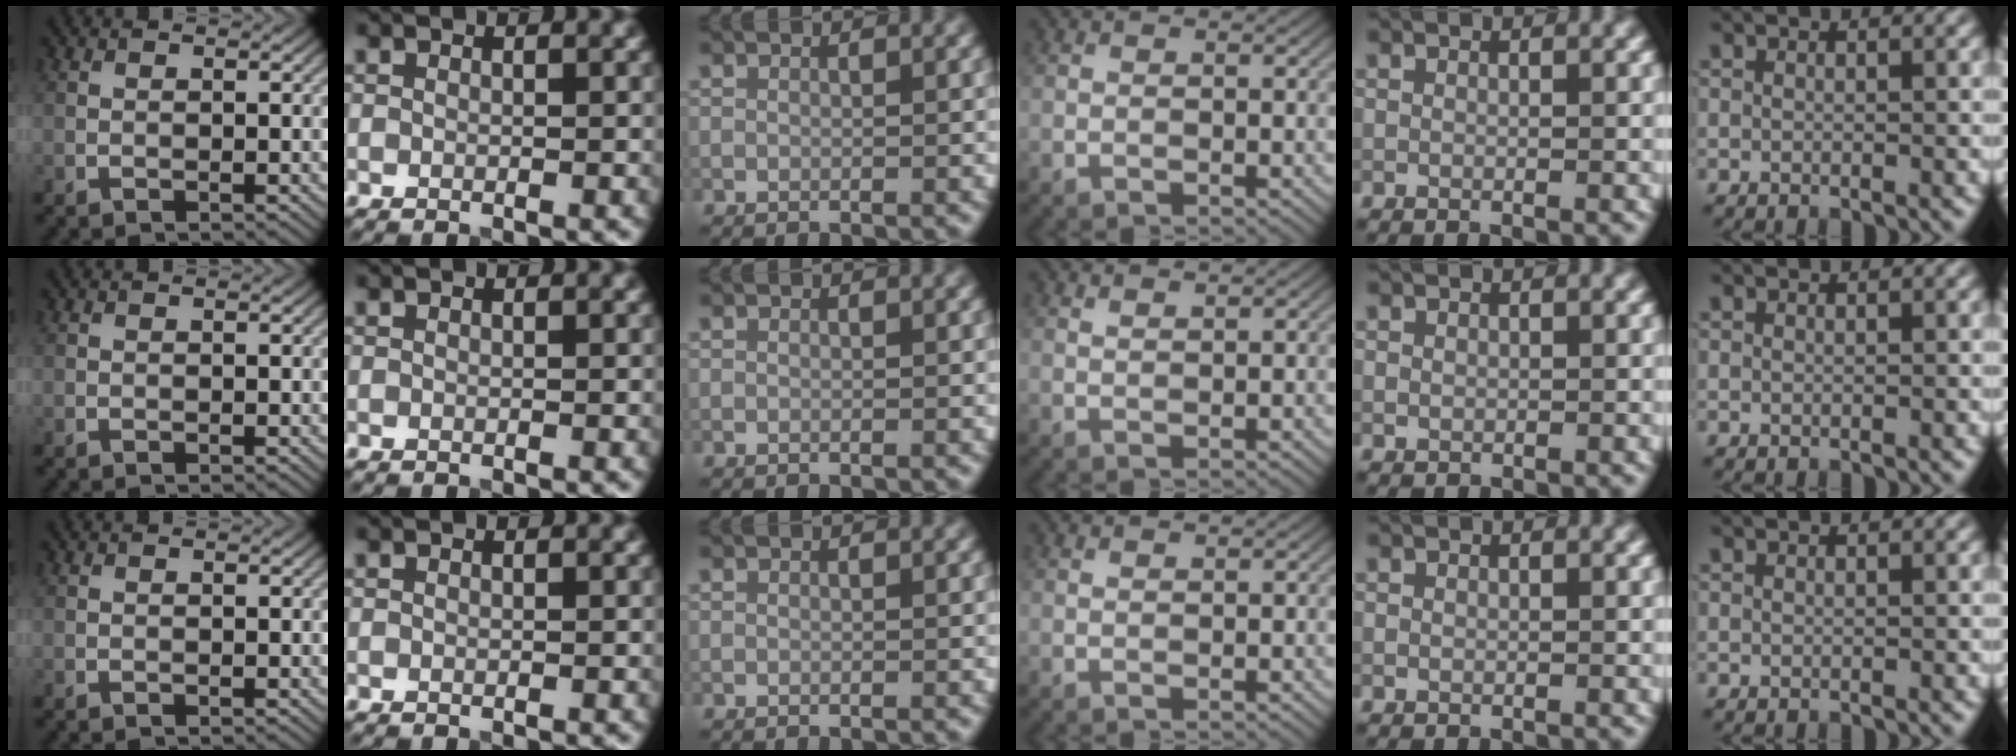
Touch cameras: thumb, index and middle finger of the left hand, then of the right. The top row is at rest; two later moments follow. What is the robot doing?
{"motion": "lift_and_place", "object": "coin"}